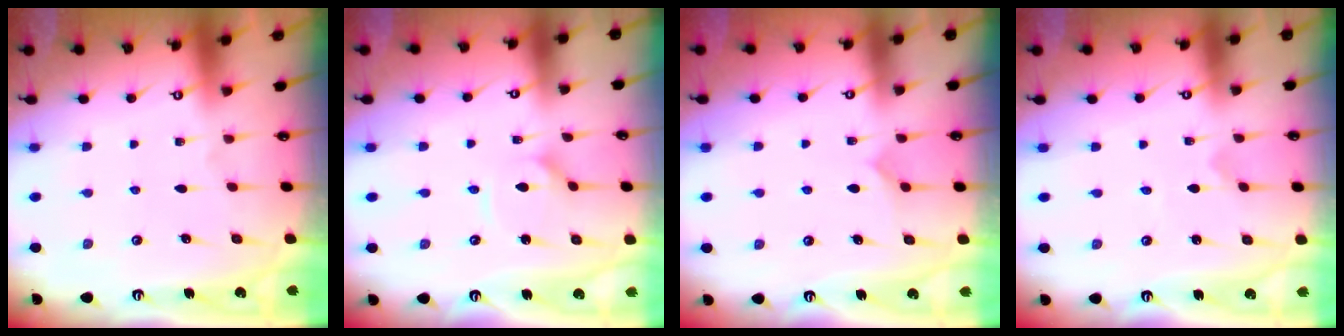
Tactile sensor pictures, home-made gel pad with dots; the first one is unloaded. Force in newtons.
{"total": 2.6, "press": 2.6, "slide": 0.3}
{"total": 5.1, "press": 5.1, "slide": 0.5}
{"total": 0.0}